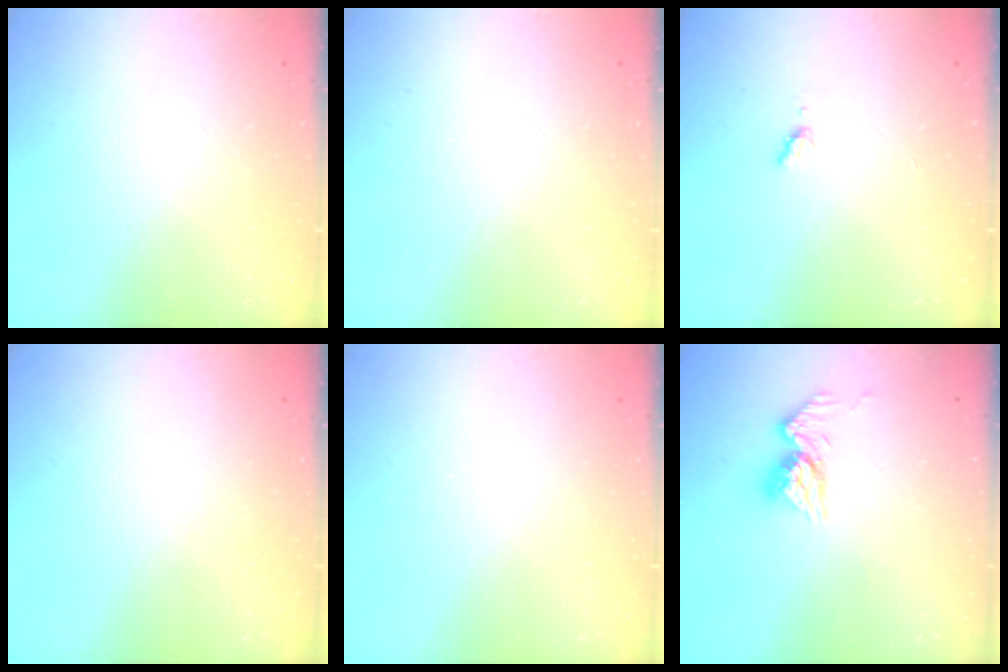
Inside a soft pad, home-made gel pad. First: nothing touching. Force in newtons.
{"total": 0.0}
{"total": 4.4, "press": 4.4, "slide": 0.3}
{"total": 0.0}
{"total": 0.0}
{"total": 10.3, "press": 10.3, "slide": 0.9}